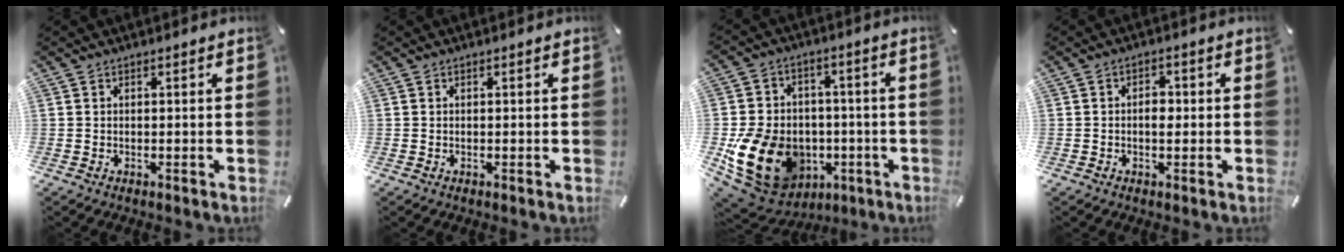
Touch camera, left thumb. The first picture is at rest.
{"total": 0.0}
{"total": 19.5, "force": [-4.6, 15.4, 11.0], "torque": [-0.203, 0.014, -0.059]}
{"total": 3.3, "force": [-0.3, 2.0, 2.7], "torque": [-0.035, 0.000, -0.009]}